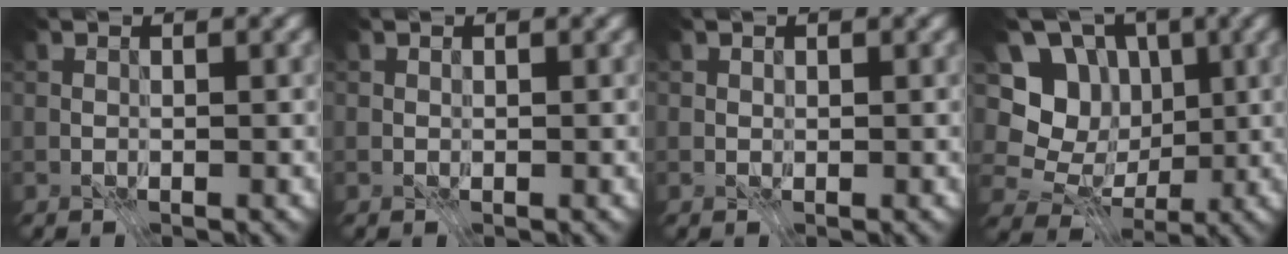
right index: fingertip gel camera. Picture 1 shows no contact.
{"total": 0.0}
{"total": 0.6, "force": [0.3, 0.5, 0.2], "torque": [-0.005, -0.002, 0.009]}
{"total": 9.4, "force": [0.6, 8.2, 4.4], "torque": [-0.095, 0.027, -0.013]}